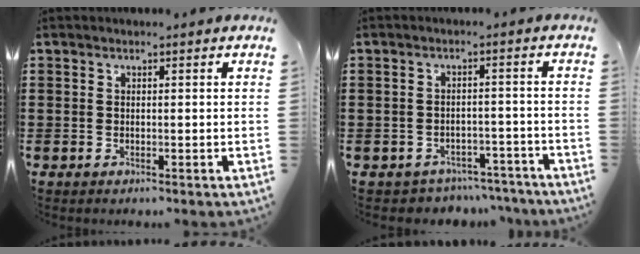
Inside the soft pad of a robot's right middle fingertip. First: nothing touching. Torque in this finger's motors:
{"motor_torque": [-0.03, -0.09, 0.06, -0.02]}